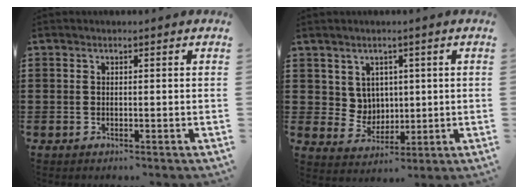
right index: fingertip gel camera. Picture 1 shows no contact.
{"total": 4.5, "force": [2.4, 3.7, 0.8], "torque": [-0.036, 0.004, 0.044]}